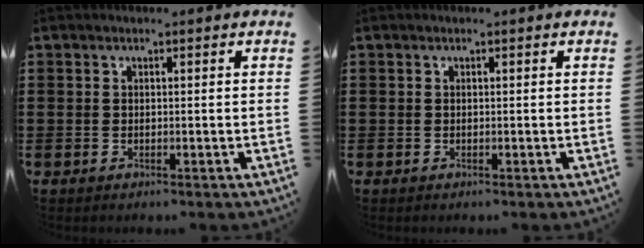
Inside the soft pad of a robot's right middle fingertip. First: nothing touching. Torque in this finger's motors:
{"motor_torque": [-0.06, -0.07, 0.01, 0.01]}